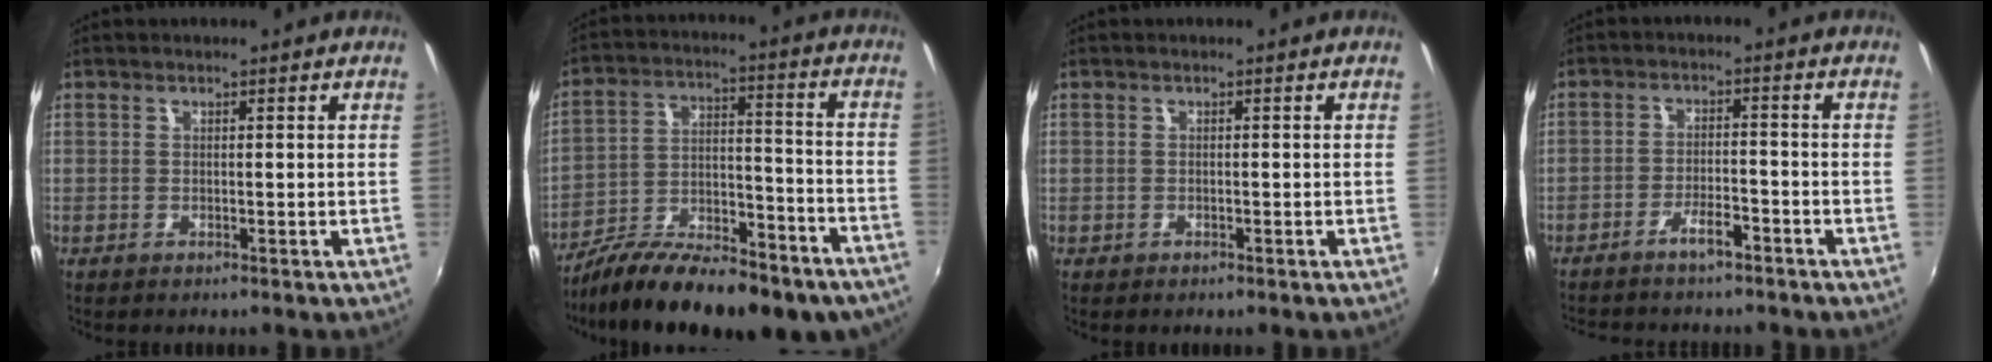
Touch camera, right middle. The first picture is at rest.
{"total": 25.0, "force": [-19.0, 8.5, 13.9], "torque": [-0.227, -0.015, -0.271]}
{"total": 0.6, "force": [-0.4, 0.5, 0.1], "torque": [-0.005, -0.002, -0.005]}
{"total": 5.4, "force": [-4.6, 1.4, 2.6], "torque": [-0.062, 0.009, -0.074]}